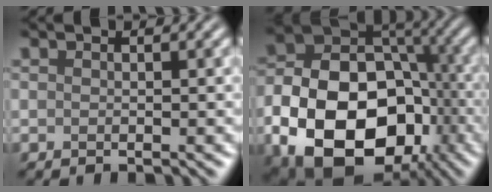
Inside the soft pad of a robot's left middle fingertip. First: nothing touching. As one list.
[{"total": 16.7, "force": [-5.7, 11.4, 10.7], "torque": [-0.186, -0.031, -0.093]}]